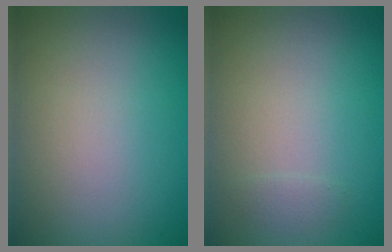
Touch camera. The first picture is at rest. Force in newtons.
{"total": 0.6, "press": 0.6, "slide": 0.0}